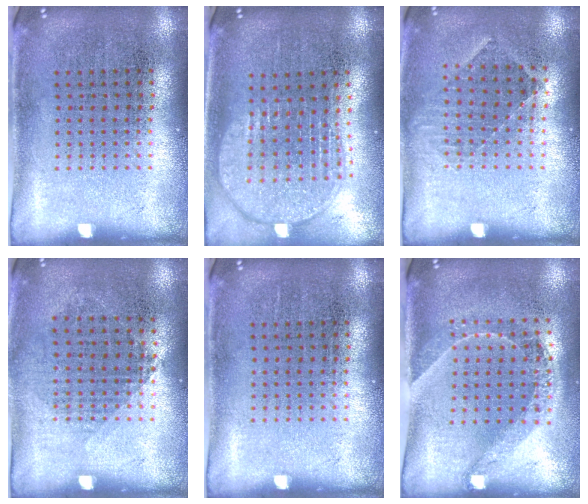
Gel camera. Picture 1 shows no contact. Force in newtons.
{"total": 1.9, "press": 1.6, "slide": 1.1}
{"total": 0.8, "press": 0.8, "slide": 0.3}
{"total": 0.8, "press": 0.7, "slide": 0.4}
{"total": 0.0}
{"total": 1.5, "press": 1.2, "slide": 0.9}